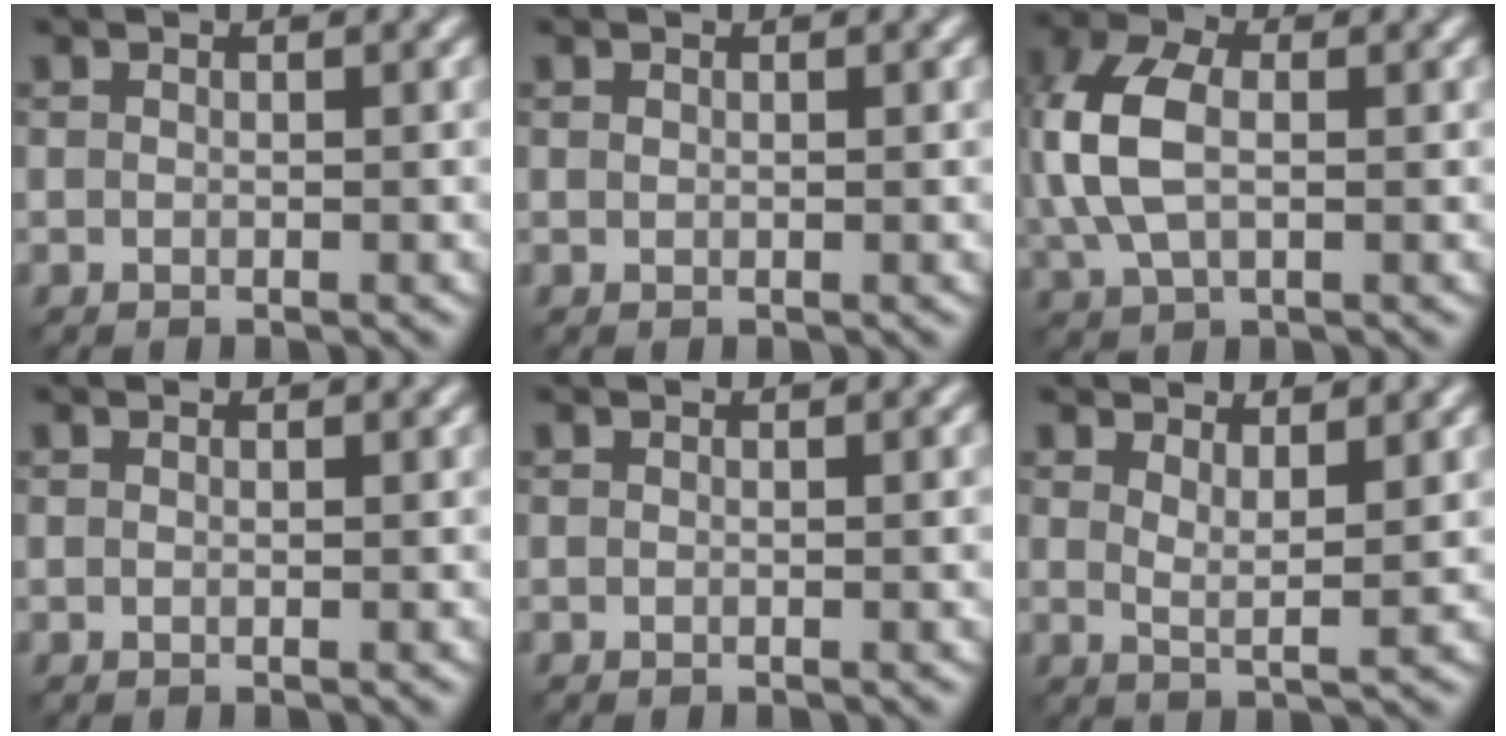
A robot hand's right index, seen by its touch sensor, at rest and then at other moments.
{"total": 0.0}
{"total": 6.0, "force": [0.1, 3.9, 4.6], "torque": [-0.120, 0.014, 0.004]}
{"total": 0.0}
{"total": 1.0, "force": [0.1, 0.3, 0.9], "torque": [-0.005, 0.005, 0.003]}
{"total": 2.0, "force": [1.4, 0.4, 1.4], "torque": [-0.017, -0.004, 0.030]}